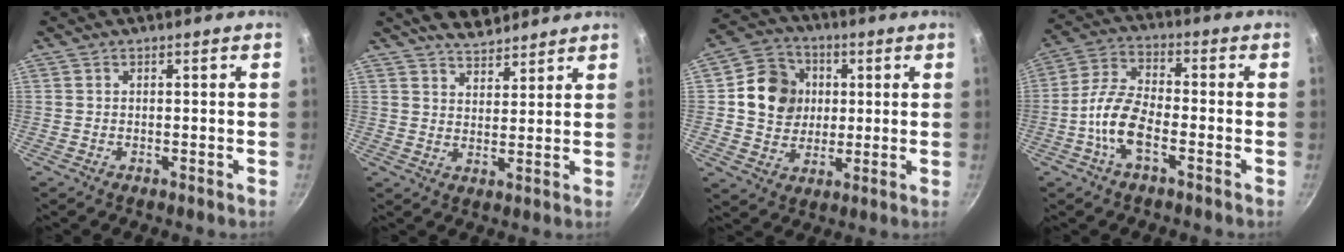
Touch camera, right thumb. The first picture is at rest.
{"total": 7.3, "force": [6.2, 2.9, 2.4], "torque": [-0.017, -0.029, 0.102]}
{"total": 12.0, "force": [1.9, 10.6, 5.4], "torque": [-0.061, 0.007, 0.027]}
{"total": 9.5, "force": [-3.5, 4.2, 7.8], "torque": [-0.157, 0.030, -0.079]}